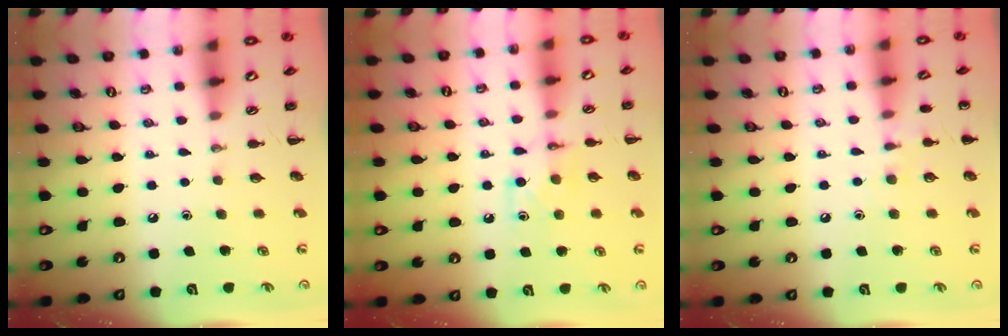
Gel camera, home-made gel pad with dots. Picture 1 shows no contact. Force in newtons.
{"total": 5.6, "press": 5.5, "slide": 1.2}
{"total": 6.0, "press": 5.7, "slide": 1.9}